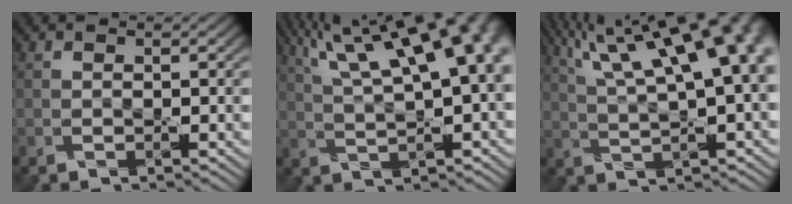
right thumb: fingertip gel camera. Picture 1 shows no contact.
{"total": 18.7, "force": [8.0, 6.8, 15.5], "torque": [-0.238, 0.063, 0.119]}
{"total": 18.6, "force": [8.2, 6.3, 15.5], "torque": [-0.235, 0.061, 0.120]}